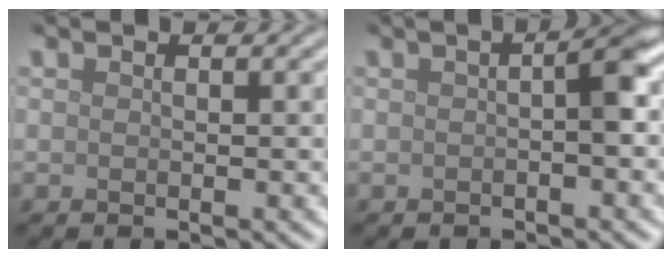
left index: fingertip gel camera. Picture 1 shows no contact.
{"total": 2.3, "force": [-0.1, 0.3, 2.3], "torque": [-0.035, 0.010, -0.002]}